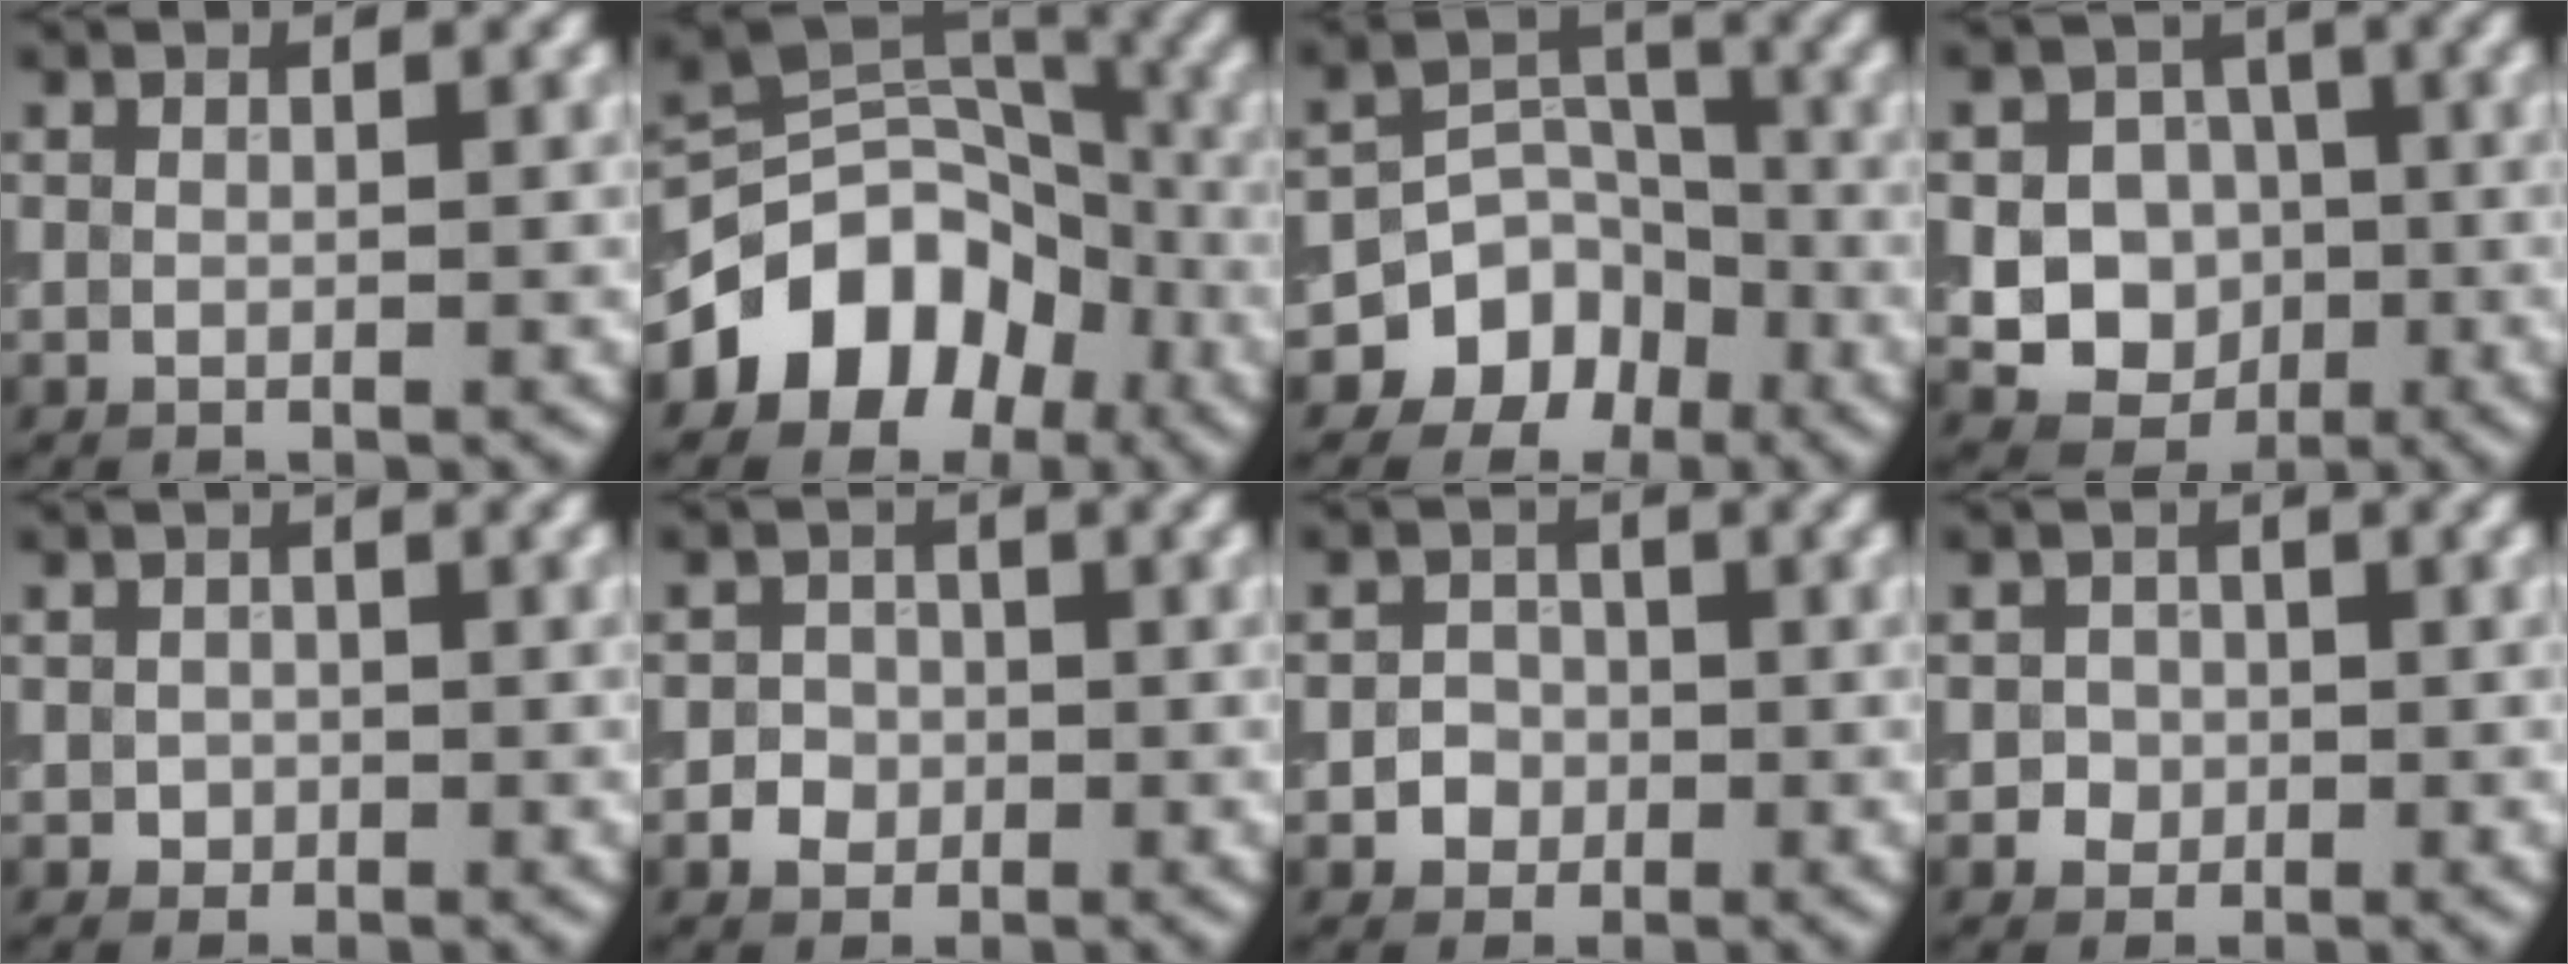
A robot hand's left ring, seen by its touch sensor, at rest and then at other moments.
{"total": 8.4, "force": [-4.0, 6.3, 3.9], "torque": [-0.038, 0.009, -0.081]}
{"total": 5.7, "force": [-3.2, 4.5, 1.7], "torque": [-0.007, 0.009, -0.058]}
{"total": 9.3, "force": [-1.1, 8.5, 3.5], "torque": [-0.047, 0.013, -0.043]}
{"total": 1.0, "force": [-0.2, 1.0, 0.3], "torque": [0.000, -0.003, -0.006]}
{"total": 2.1, "force": [-0.6, 1.9, 0.6], "torque": [0.012, -0.001, -0.017]}
{"total": 2.0, "force": [-0.6, 1.9, 0.6], "torque": [0.007, 0.001, -0.017]}
{"total": 1.6, "force": [-0.3, 1.5, 0.3], "torque": [0.017, -0.002, -0.008]}